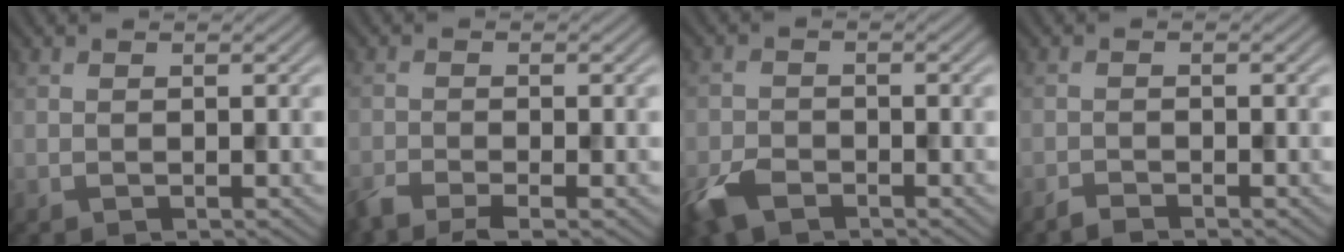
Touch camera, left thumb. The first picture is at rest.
{"total": 4.0, "force": [-3.2, 0.5, 2.3], "torque": [-0.049, -0.012, -0.064]}
{"total": 4.5, "force": [-3.1, 2.2, 2.5], "torque": [-0.059, -0.010, -0.067]}
{"total": 1.7, "force": [-1.6, 0.0, 0.5], "torque": [-0.011, -0.002, -0.034]}